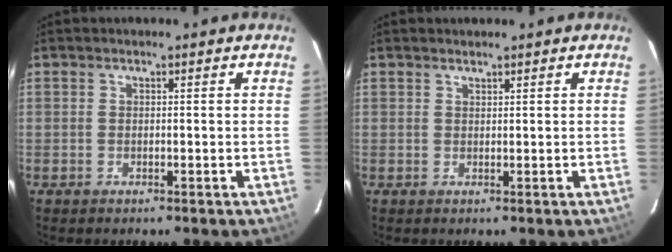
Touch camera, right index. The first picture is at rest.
{"total": 0.6, "force": [0.6, 0.1, 0.1], "torque": [-0.001, 0.001, 0.012]}